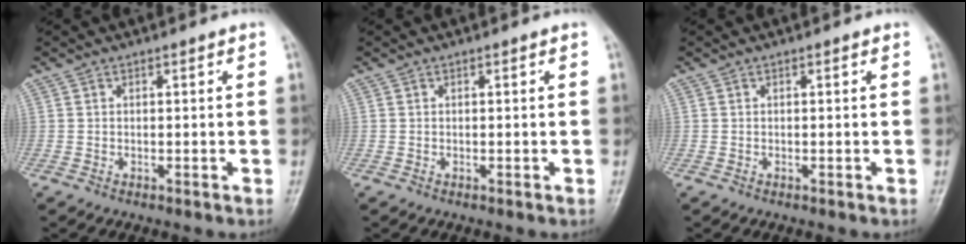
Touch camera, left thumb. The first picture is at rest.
{"total": 0.0}
{"total": 0.0}